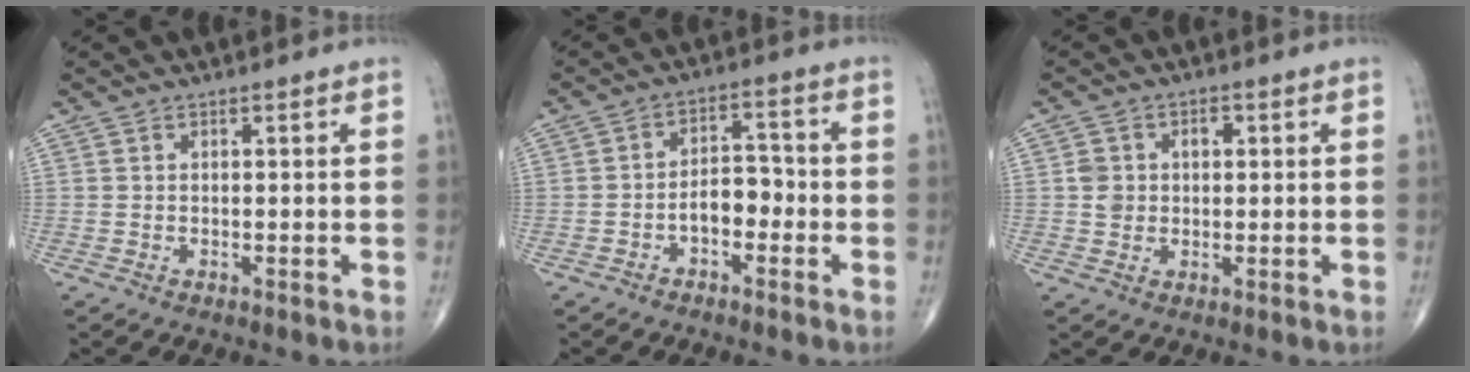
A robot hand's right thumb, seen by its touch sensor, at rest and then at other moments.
{"total": 5.5, "force": [-2.0, 3.2, 3.9], "torque": [-0.046, 0.030, -0.042]}
{"total": 4.5, "force": [0.5, 3.8, 2.3], "torque": [-0.022, 0.010, 0.009]}